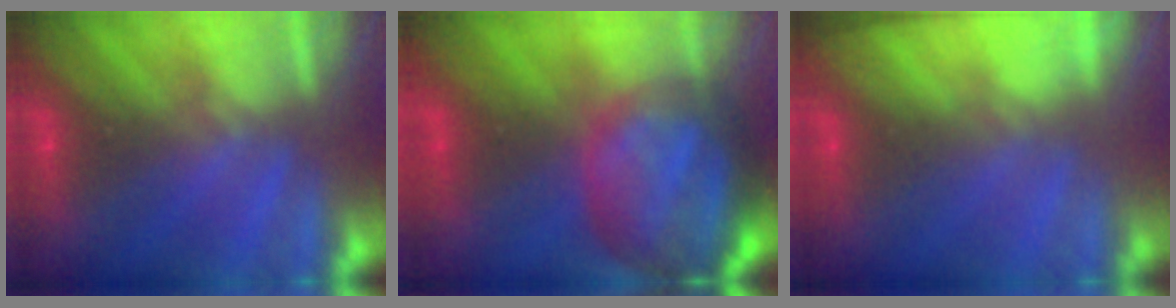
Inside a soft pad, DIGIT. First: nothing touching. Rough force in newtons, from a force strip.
{"total": 8.6}
{"total": 8.4}